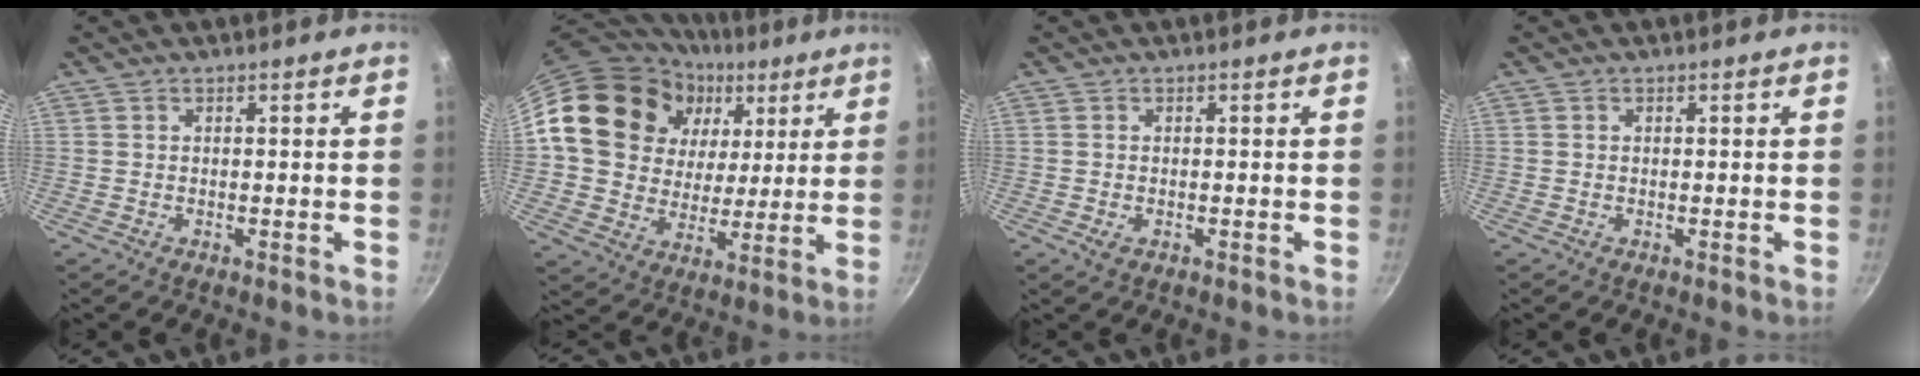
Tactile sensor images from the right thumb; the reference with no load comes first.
{"total": 21.4, "force": [9.0, 16.4, 10.4], "torque": [-0.158, -0.011, 0.158]}
{"total": 1.1, "force": [-0.3, 0.7, 0.8], "torque": [-0.015, -0.002, -0.004]}
{"total": 0.0}